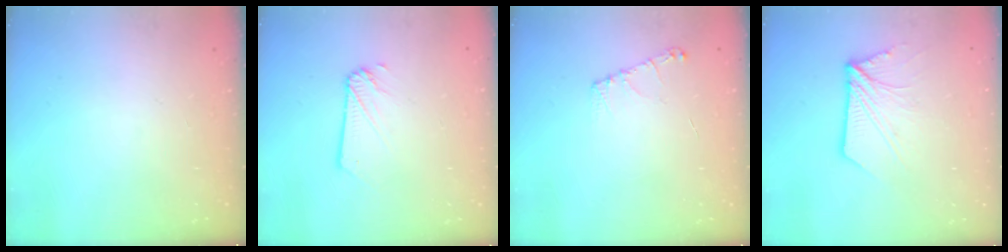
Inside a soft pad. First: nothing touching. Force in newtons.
{"total": 1.9, "press": 1.9, "slide": 0.3}
{"total": 5.4, "press": 5.3, "slide": 0.7}
{"total": 9.8, "press": 9.7, "slide": 0.9}